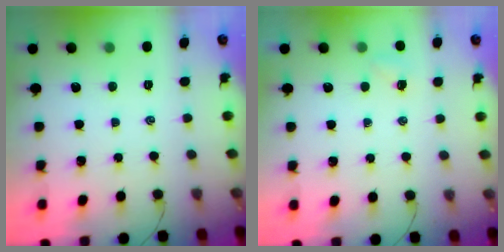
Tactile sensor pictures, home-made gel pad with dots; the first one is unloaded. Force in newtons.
{"total": 3.2, "press": 3.0, "slide": 1.0}